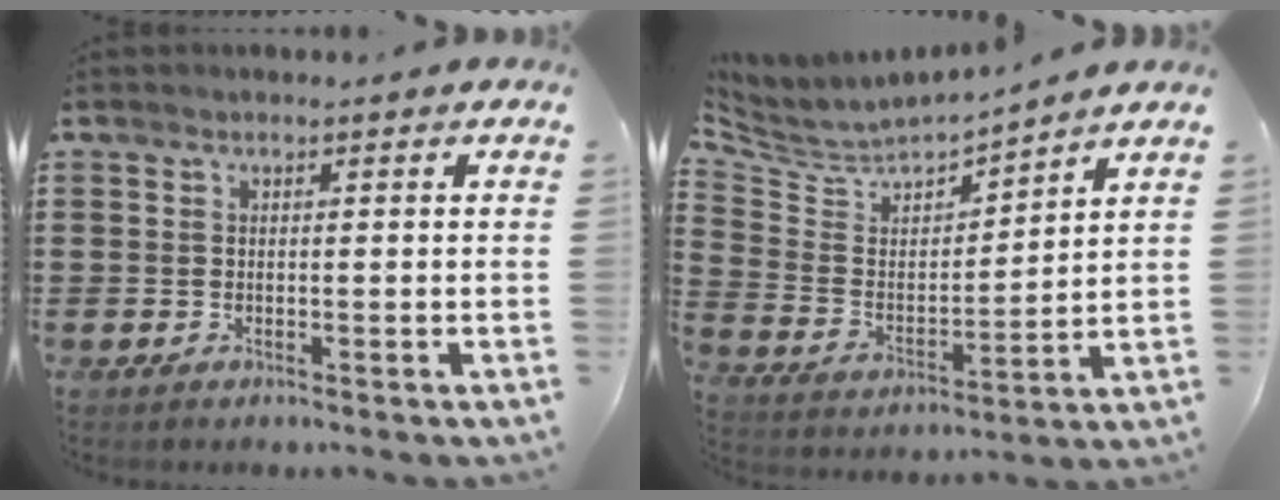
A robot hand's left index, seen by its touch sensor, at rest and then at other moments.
{"total": 4.2, "force": [3.9, 1.6, 0.3], "torque": [-0.039, -0.033, 0.059]}